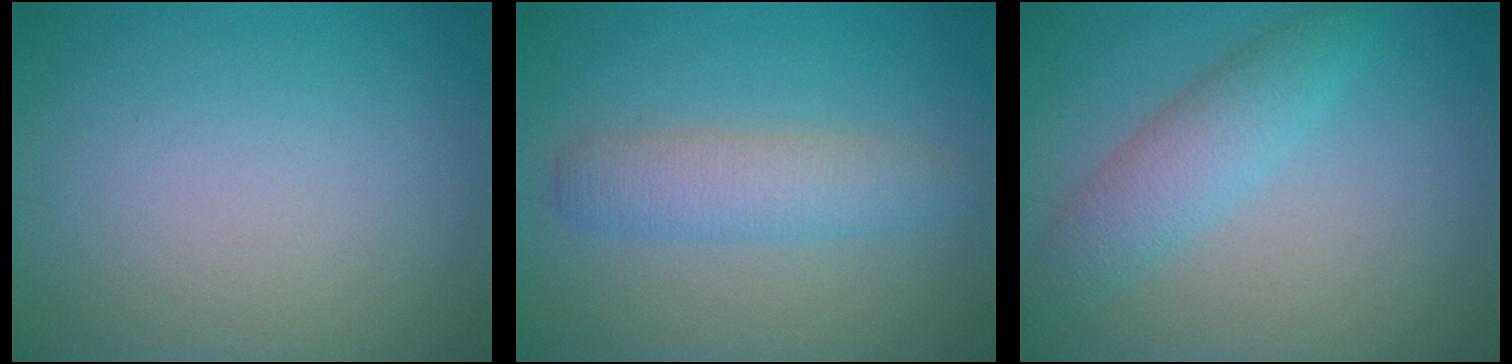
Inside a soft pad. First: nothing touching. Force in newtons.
{"total": 3.6, "press": 3.6, "slide": 0.2}
{"total": 3.7, "press": 3.7, "slide": 0.2}